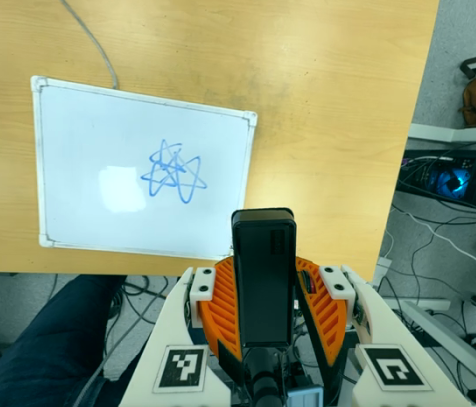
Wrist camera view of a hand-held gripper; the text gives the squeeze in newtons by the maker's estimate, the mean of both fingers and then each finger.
{"total": 5.0, "left": 4.8, "right": 5.1}